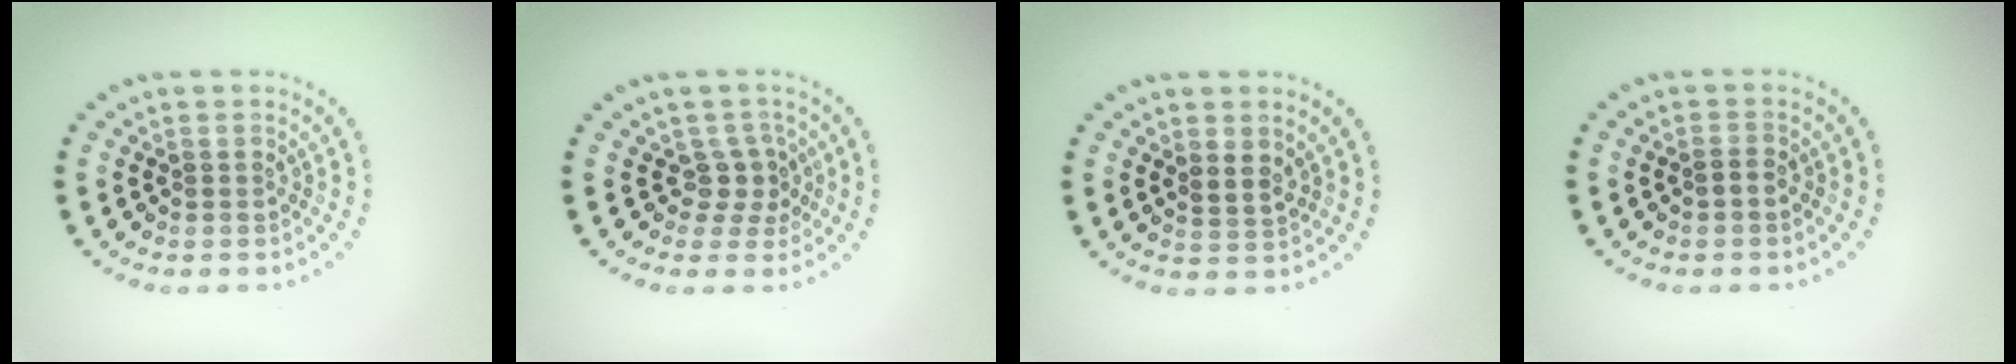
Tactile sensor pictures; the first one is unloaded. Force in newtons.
{"total": 2.1, "press": 1.6, "slide": 1.4}
{"total": 1.7, "press": 1.3, "slide": 1.1}
{"total": 0.7, "press": 0.7, "slide": 0.2}